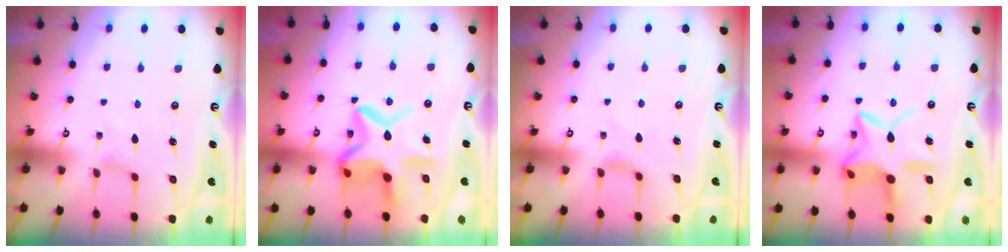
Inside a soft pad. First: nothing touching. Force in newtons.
{"total": 16.2, "press": 16.1, "slide": 1.2}
{"total": 3.7, "press": 3.7, "slide": 0.5}
{"total": 15.5, "press": 15.5, "slide": 0.9}